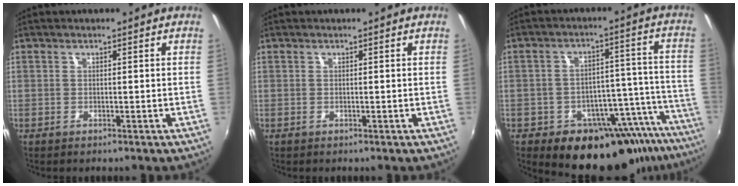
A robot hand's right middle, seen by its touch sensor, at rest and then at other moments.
{"total": 0.0}
{"total": 19.3, "force": [-14.9, 9.8, 7.3], "torque": [-0.097, 0.038, -0.183]}